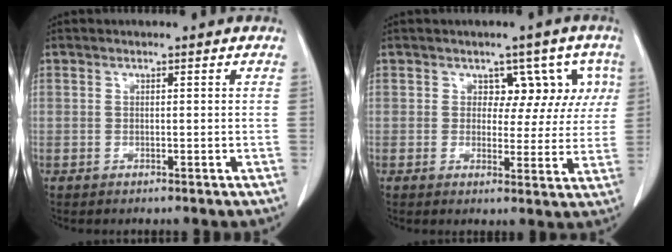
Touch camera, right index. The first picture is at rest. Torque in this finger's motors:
{"motor_torque": [-0.01, 0.05, 0.01, -0.01]}